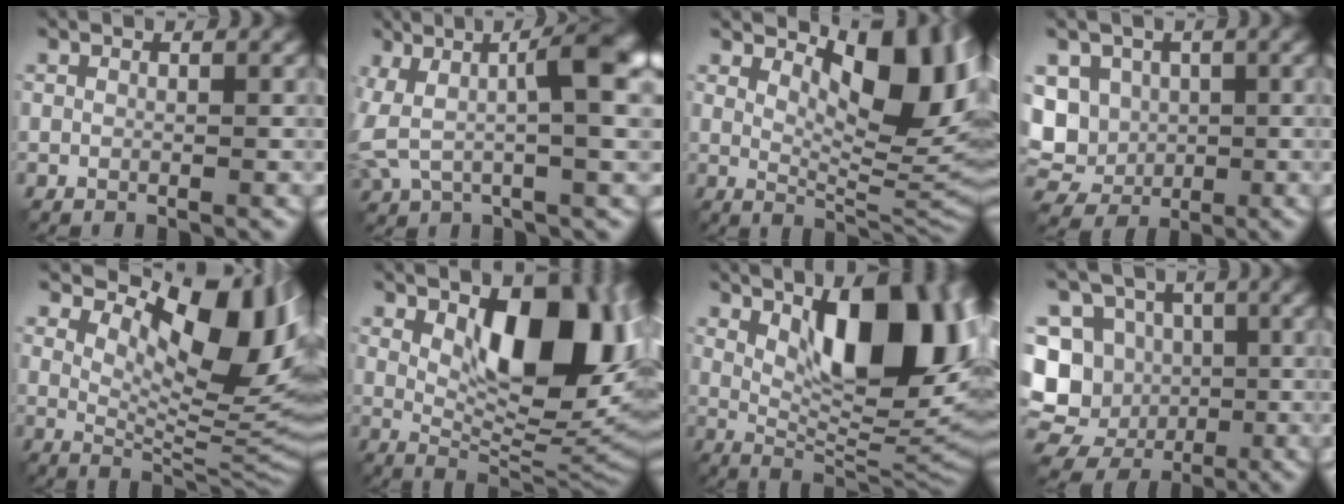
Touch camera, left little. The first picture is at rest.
{"total": 7.7, "force": [1.1, 2.2, 7.3], "torque": [-0.140, 0.011, 0.015]}
{"total": 9.6, "force": [3.8, 4.1, 7.8], "torque": [-0.111, -0.009, 0.063]}
{"total": 6.0, "force": [0.5, 5.3, 2.8], "torque": [-0.057, 0.004, -0.009]}
{"total": 12.1, "force": [4.9, 5.0, 9.8], "torque": [-0.145, -0.002, 0.087]}
{"total": 12.2, "force": [3.2, 5.7, 10.3], "torque": [-0.134, 0.001, 0.052]}
{"total": 14.0, "force": [4.2, 5.5, 12.2], "torque": [-0.160, 0.002, 0.066]}
{"total": 12.8, "force": [-1.6, 11.9, 4.5], "torque": [-0.109, 0.020, -0.048]}